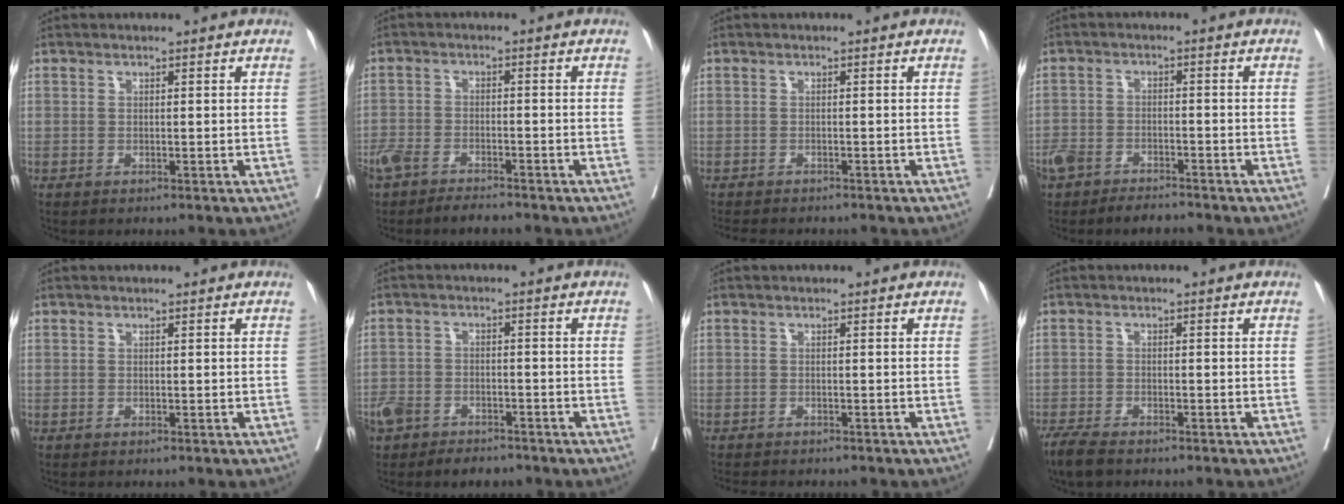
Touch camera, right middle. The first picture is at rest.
{"total": 7.7, "force": [-6.4, 2.5, 3.4], "torque": [-0.068, -0.002, -0.110]}
{"total": 5.9, "force": [-5.3, 1.5, 2.1], "torque": [-0.032, -0.005, -0.075]}
{"total": 6.9, "force": [-5.8, 2.7, 2.6], "torque": [-0.050, 0.002, -0.099]}
{"total": 0.0}
{"total": 8.8, "force": [-6.4, 4.9, 3.5], "torque": [-0.083, 0.007, -0.103]}
{"total": 5.1, "force": [-4.6, 1.3, 1.8], "torque": [-0.027, -0.007, -0.064]}
{"total": 4.4, "force": [-3.7, 1.1, 2.2], "torque": [-0.047, -0.011, -0.065]}